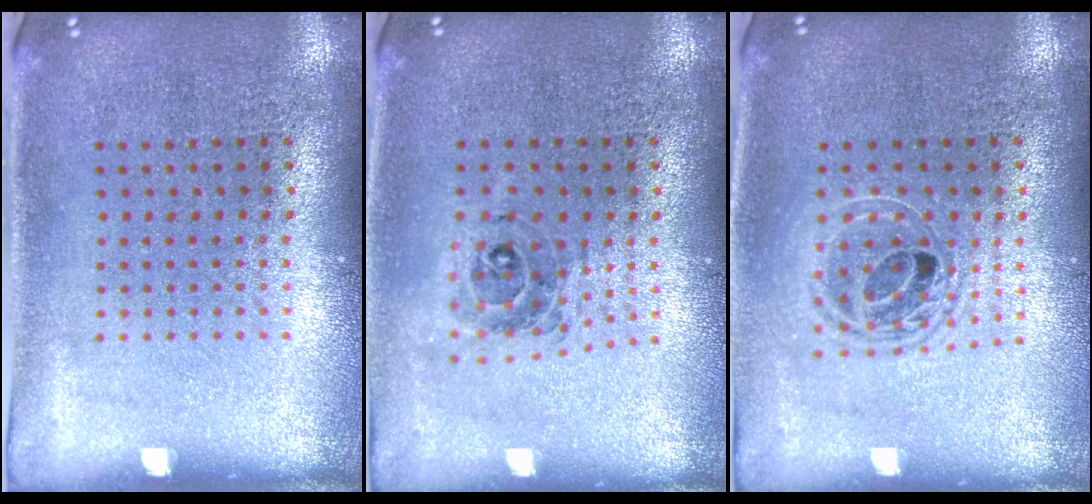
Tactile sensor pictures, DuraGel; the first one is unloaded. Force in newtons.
{"total": 0.7, "press": 0.7, "slide": 0.1}
{"total": 1.7, "press": 1.4, "slide": 0.9}